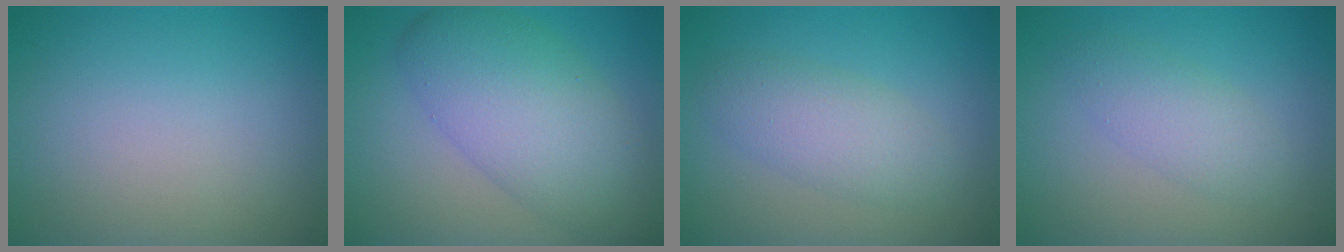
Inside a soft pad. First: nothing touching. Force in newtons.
{"total": 7.8, "press": 7.8, "slide": 0.0}
{"total": 3.4, "press": 3.4, "slide": 0.1}
{"total": 2.7, "press": 2.7, "slide": 0.0}